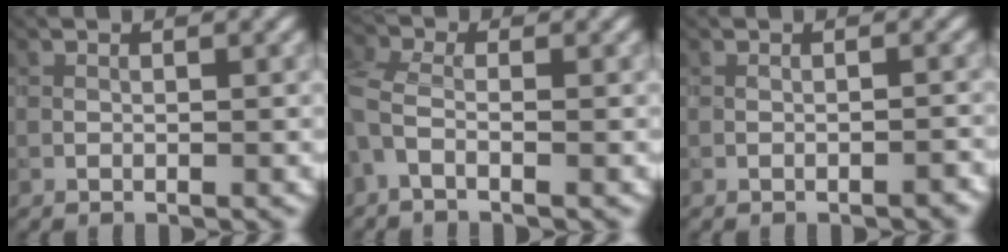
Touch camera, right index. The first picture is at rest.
{"total": 3.2, "force": [-0.7, 1.6, 2.6], "torque": [-0.071, 0.001, -0.029]}
{"total": 0.8, "force": [-0.6, 0.2, 0.4], "torque": [-0.007, 0.004, -0.008]}